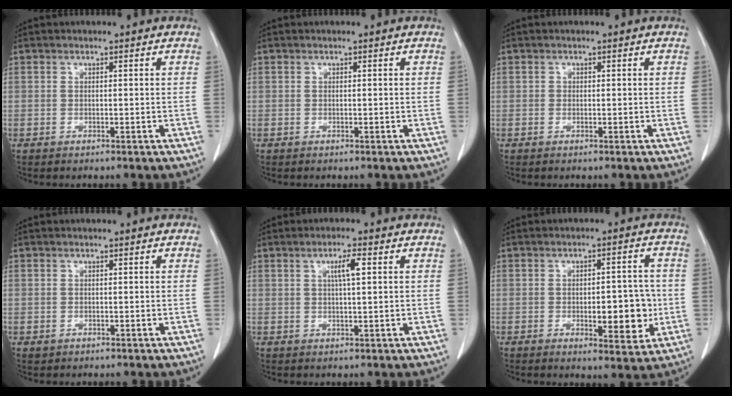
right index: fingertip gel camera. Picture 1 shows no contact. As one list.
[{"total": 0.0}, {"total": 0.0}, {"total": 0.6, "force": [-0.2, 0.6, 0.1], "torque": [-0.005, 0.003, 0.000]}, {"total": 3.2, "force": [1.0, 0.0, 3.1], "torque": [-0.054, 0.002, 0.018]}, {"total": 7.8, "force": [-1.4, 3.0, 7.1], "torque": [-0.091, 0.002, -0.011]}]